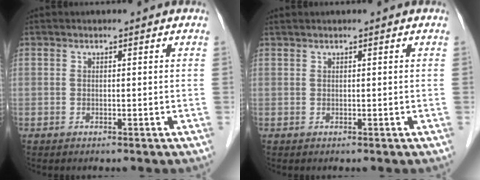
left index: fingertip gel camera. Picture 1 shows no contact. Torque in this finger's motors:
{"motor_torque": [0.03, 0.09, -0.02, -0.01]}